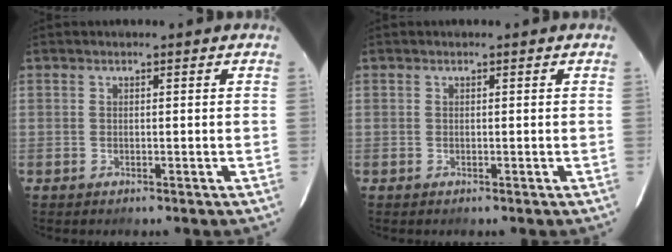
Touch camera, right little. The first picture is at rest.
{"total": 0.0}